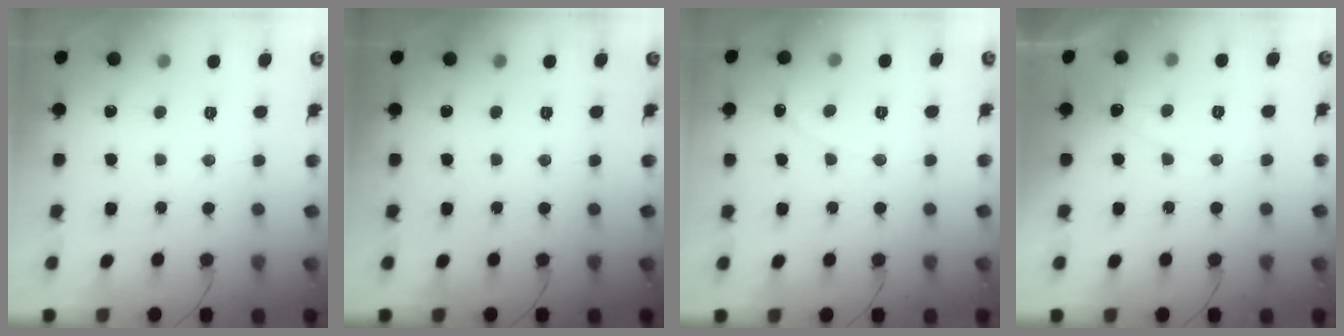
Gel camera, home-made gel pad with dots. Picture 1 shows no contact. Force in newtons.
{"total": 0.0}
{"total": 0.0}
{"total": 4.7, "press": 4.7, "slide": 0.3}